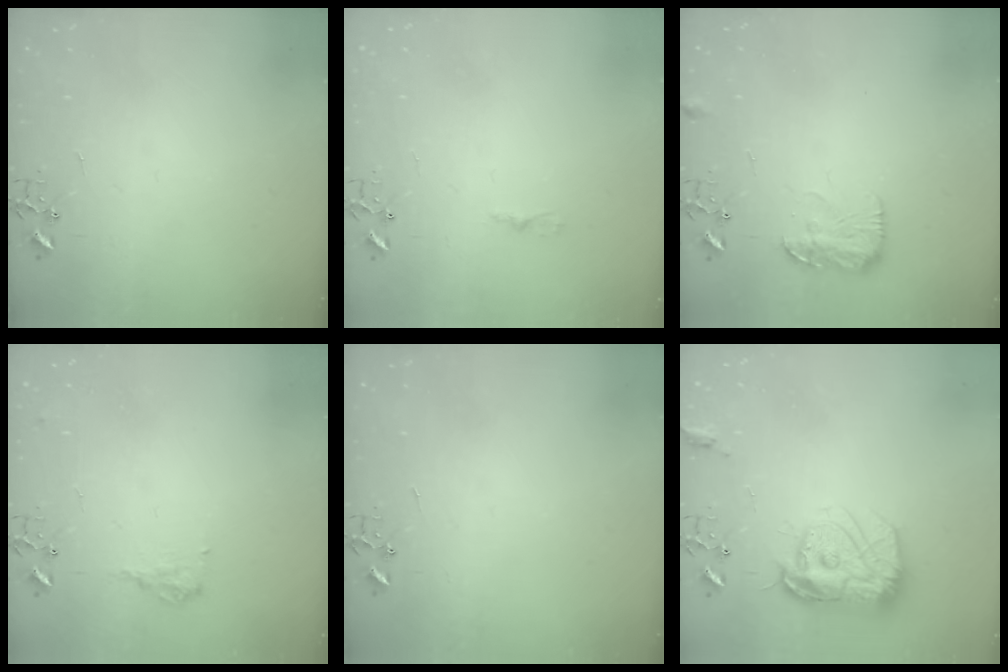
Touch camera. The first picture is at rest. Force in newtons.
{"total": 2.4, "press": 2.4, "slide": 0.3}
{"total": 10.3, "press": 10.3, "slide": 0.8}
{"total": 9.8, "press": 9.7, "slide": 0.9}
{"total": 0.0}
{"total": 16.1, "press": 16.0, "slide": 1.4}